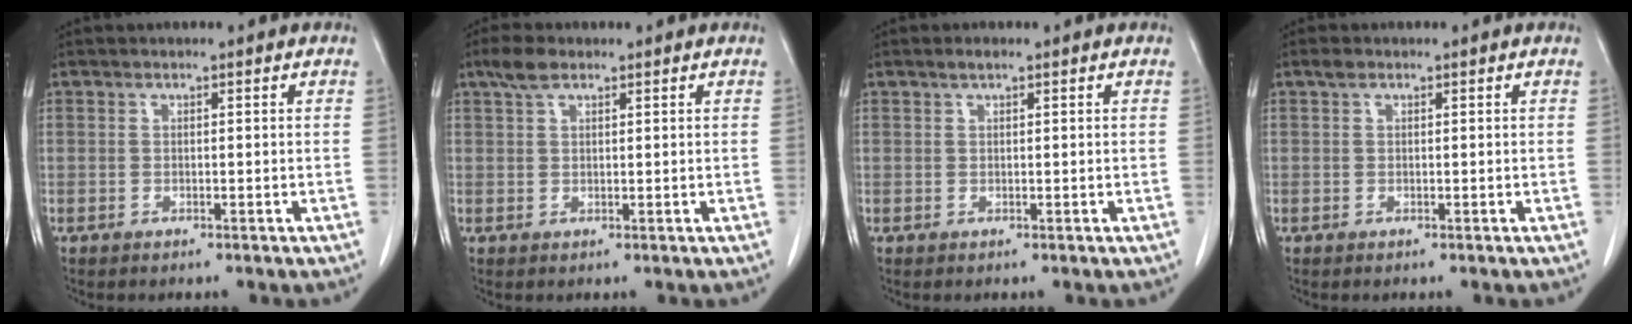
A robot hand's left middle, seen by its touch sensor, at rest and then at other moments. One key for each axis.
{"total": 2.9, "fx": 2.0, "fy": 1.2, "fz": 1.7, "tx": -0.040, "ty": 0.010, "tz": 0.040}
{"total": 1.0, "fx": 0.7, "fy": 0.2, "fz": 0.6, "tx": -0.016, "ty": 0.004, "tz": 0.015}
{"total": 0.8, "fx": 0.6, "fy": 0.5, "fz": 0.4, "tx": -0.009, "ty": 0.009, "tz": 0.010}